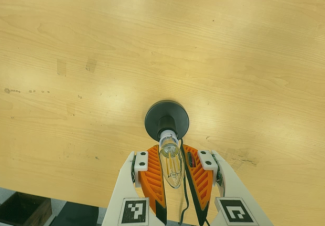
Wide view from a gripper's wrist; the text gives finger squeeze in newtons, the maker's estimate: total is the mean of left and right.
{"total": 8.9, "left": 8.2, "right": 9.6}